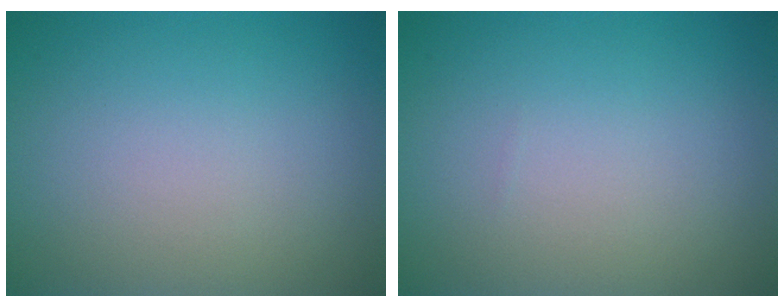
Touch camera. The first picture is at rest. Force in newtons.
{"total": 0.0}